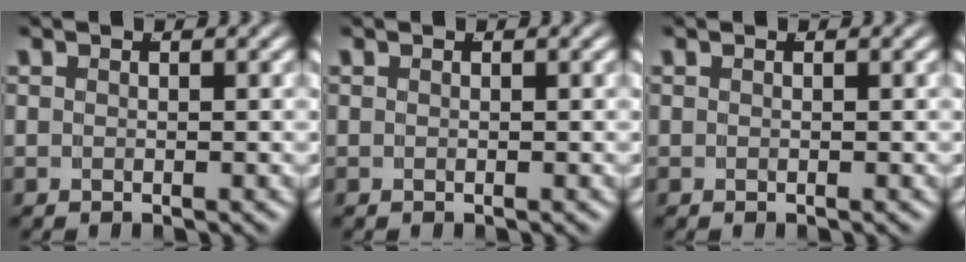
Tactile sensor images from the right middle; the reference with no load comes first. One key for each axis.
{"total": 0.0}
{"total": 0.0}